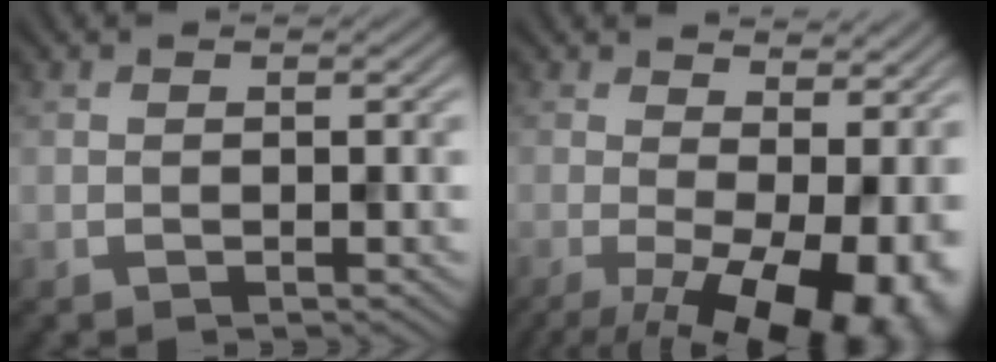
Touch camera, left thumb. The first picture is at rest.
{"total": 15.9, "force": [-3.3, 7.4, 13.7], "torque": [-0.183, -0.029, -0.018]}